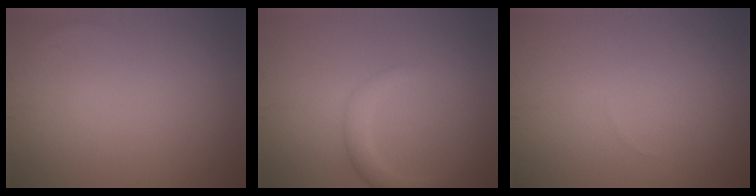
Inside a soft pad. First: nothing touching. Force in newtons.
{"total": 2.4, "press": 2.4, "slide": 0.2}
{"total": 0.0}